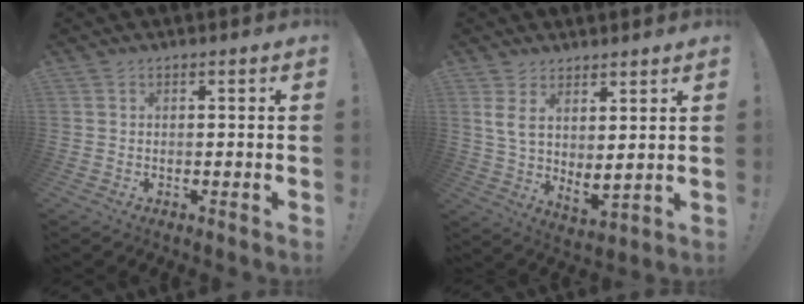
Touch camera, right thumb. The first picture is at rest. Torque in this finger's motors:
{"motor_torque": [0.36, 0.37, 0.51, 0.34, 0.10]}